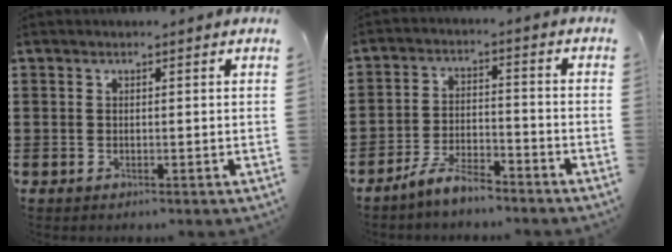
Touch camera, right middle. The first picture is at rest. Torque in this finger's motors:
{"motor_torque": [2.14, 0.00, 0.02, -0.01]}